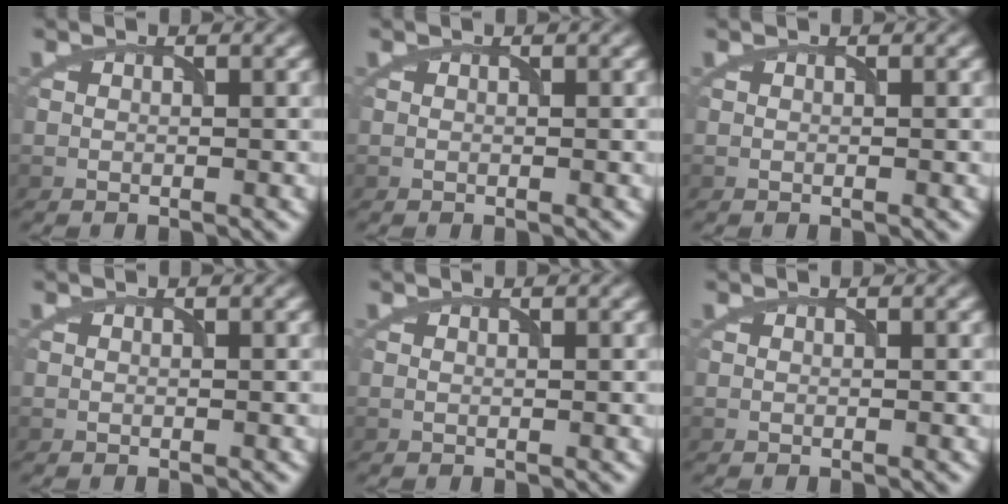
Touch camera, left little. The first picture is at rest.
{"total": 0.0}
{"total": 0.0}
{"total": 0.0}
{"total": 0.0}
{"total": 0.0}